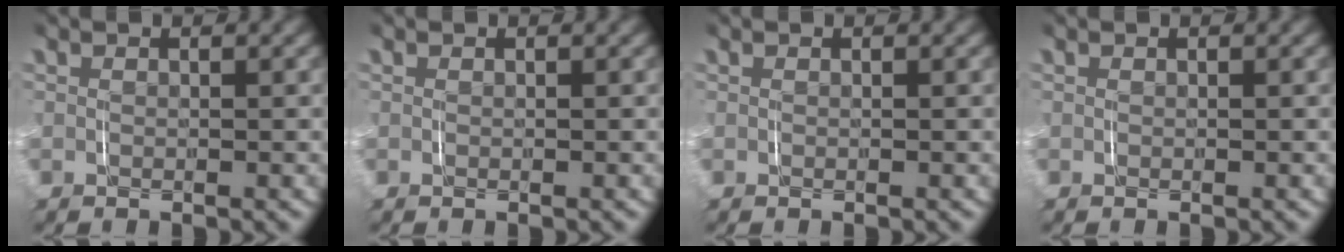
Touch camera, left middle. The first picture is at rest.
{"total": 0.0}
{"total": 0.0}
{"total": 0.0}